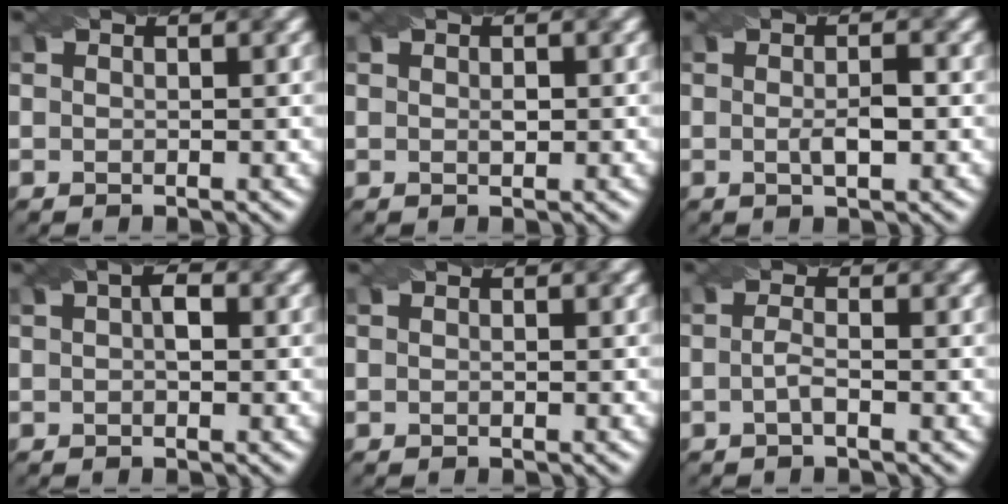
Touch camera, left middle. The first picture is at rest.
{"total": 0.8, "force": [0.0, 0.4, 0.7], "torque": [-0.013, 0.000, 0.001]}
{"total": 2.2, "force": [-0.2, 0.4, 2.2], "torque": [-0.040, -0.001, -0.003]}
{"total": 1.5, "force": [0.1, 0.7, 1.3], "torque": [-0.023, 0.005, 0.001]}
{"total": 0.0}
{"total": 1.4, "force": [-0.5, 0.3, 1.3], "torque": [-0.027, 0.000, -0.011]}